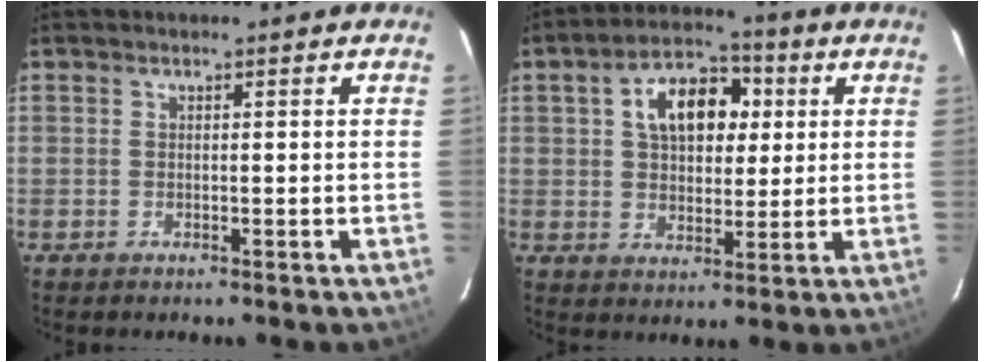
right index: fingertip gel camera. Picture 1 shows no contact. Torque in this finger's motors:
{"motor_torque": [0.49, -0.12, 0.28, 0.11]}